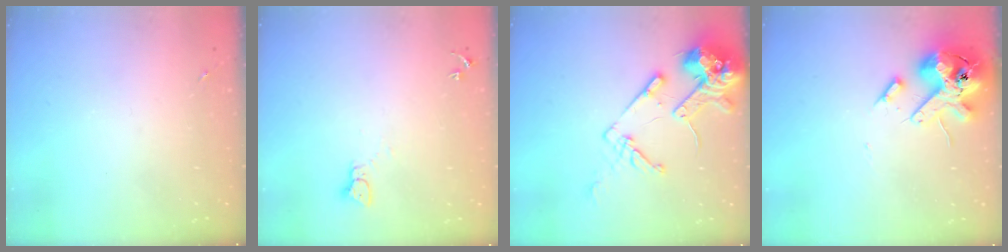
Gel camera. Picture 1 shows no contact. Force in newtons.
{"total": 2.3, "press": 2.3, "slide": 0.2}
{"total": 15.8, "press": 15.6, "slide": 2.0}
{"total": 14.5, "press": 14.4, "slide": 2.4}